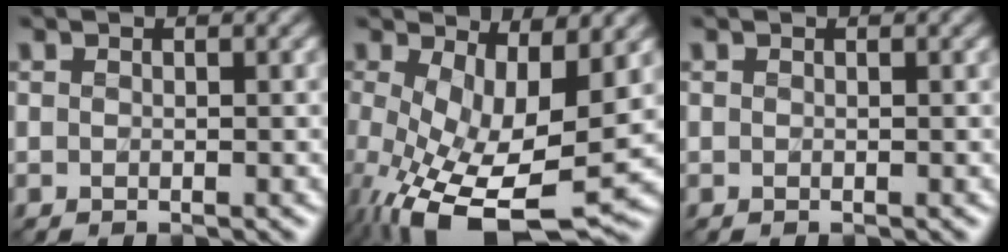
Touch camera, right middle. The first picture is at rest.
{"total": 11.2, "force": [-2.0, 4.8, 10.0], "torque": [-0.194, -0.036, -0.019]}
{"total": 0.0}